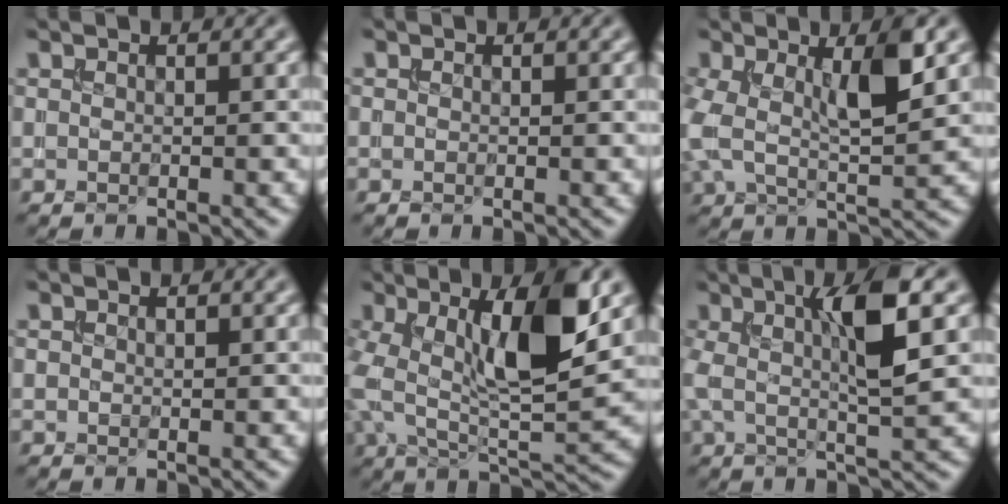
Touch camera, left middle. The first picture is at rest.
{"total": 0.0}
{"total": 6.6, "force": [1.1, 2.4, 6.0], "torque": [-0.121, 0.001, 0.018]}
{"total": 0.5, "force": [0.1, 0.4, 0.3], "torque": [-0.002, -0.002, 0.000]}
{"total": 10.1, "force": [2.1, 3.6, 9.3], "torque": [-0.165, 0.001, 0.033]}
{"total": 6.7, "force": [1.6, 1.3, 6.3], "torque": [-0.110, 0.007, 0.025]}